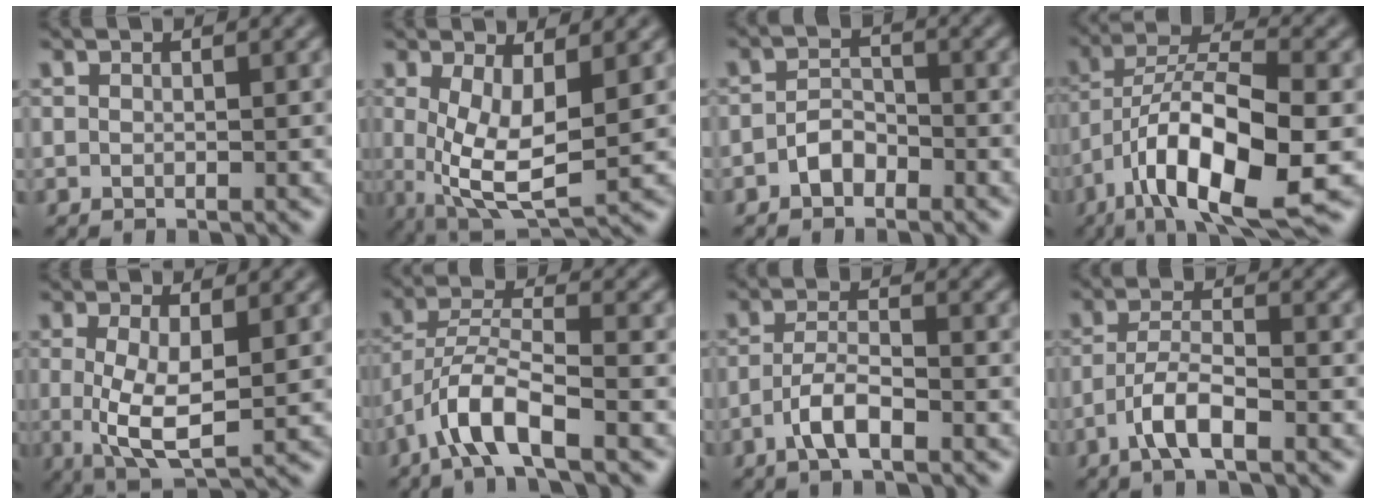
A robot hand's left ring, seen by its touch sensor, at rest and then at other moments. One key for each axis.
{"total": 6.3, "fx": 0.3, "fy": 2.4, "fz": 5.9, "tx": -0.119, "ty": -0.012, "tz": 0.009}
{"total": 2.1, "fx": -1.3, "fy": 1.3, "fz": 1.0, "tx": -0.019, "ty": 0.010, "tz": -0.026}
{"total": 11.3, "fx": -5.0, "fy": 3.5, "fz": 9.6, "tx": -0.161, "ty": 0.006, "tz": -0.087}
{"total": 5.1, "fx": 0.0, "fy": 1.7, "fz": 4.8, "tx": -0.100, "ty": -0.011, "tz": 0.005}
{"total": 5.5, "fx": -3.4, "fy": 1.3, "fz": 4.1, "tx": -0.078, "ty": 0.008, "tz": -0.068}
{"total": 3.3, "fx": -1.8, "fy": 0.9, "fz": 2.6, "tx": -0.056, "ty": 0.006, "tz": -0.041}
{"total": 3.9, "fx": -2.2, "fy": 1.0, "fz": 3.1, "tx": -0.064, "ty": 0.007, "tz": -0.049}